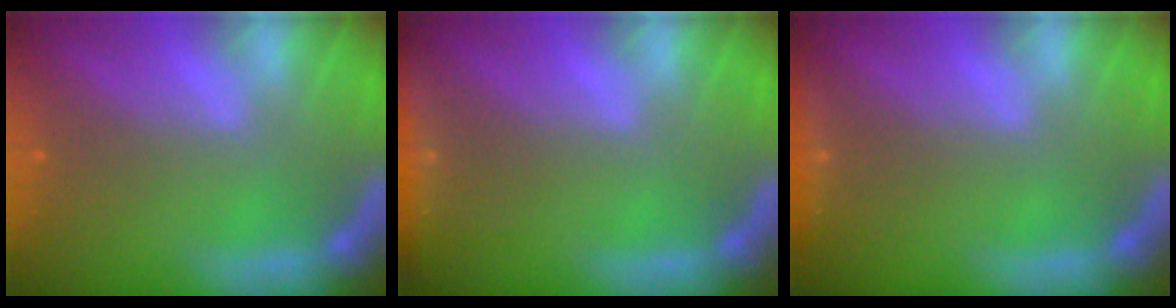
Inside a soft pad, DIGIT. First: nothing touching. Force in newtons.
{"total": 3.0}
{"total": 1.4}